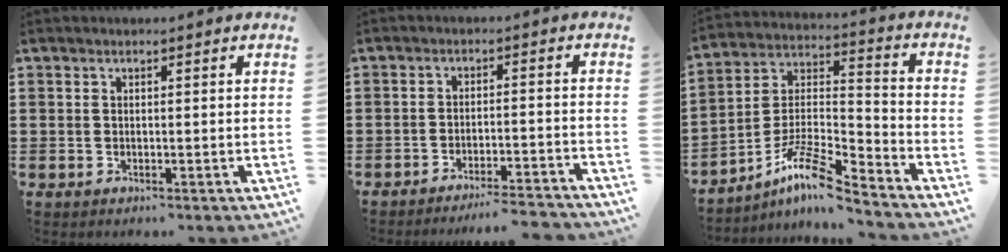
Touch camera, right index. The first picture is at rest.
{"total": 4.1, "force": [-3.9, -0.6, 0.9], "torque": [-0.017, -0.009, -0.080]}
{"total": 10.4, "force": [-8.4, 1.3, 6.0], "torque": [-0.128, 0.004, -0.169]}